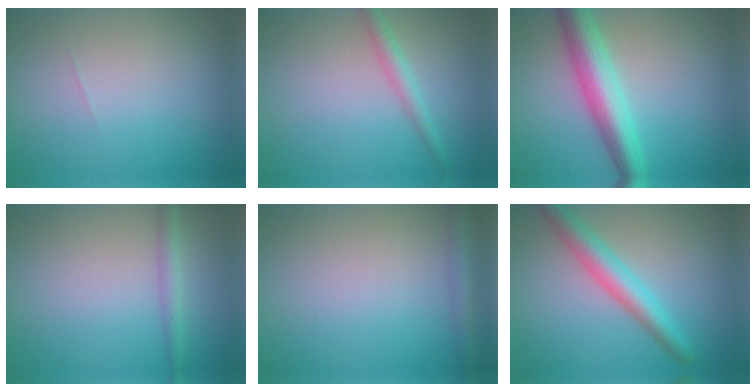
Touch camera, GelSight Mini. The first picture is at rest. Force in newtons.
{"total": 2.0, "press": 2.0, "slide": 0.1}
{"total": 6.0, "press": 6.0, "slide": 0.2}
{"total": 1.8, "press": 1.8, "slide": 0.1}
{"total": 2.4, "press": 2.4, "slide": 0.1}
{"total": 4.1, "press": 4.1, "slide": 0.1}